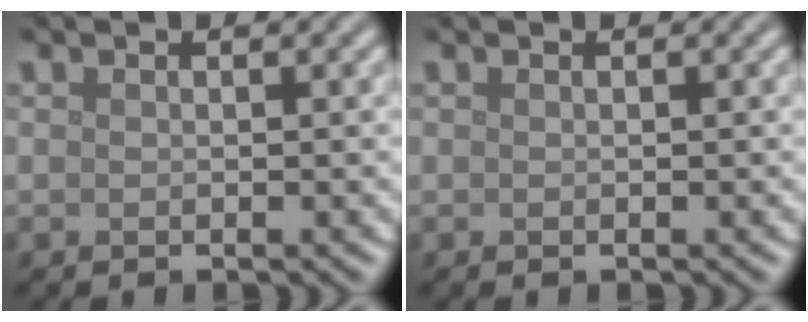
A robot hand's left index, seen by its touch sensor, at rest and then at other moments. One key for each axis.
{"total": 0.0}